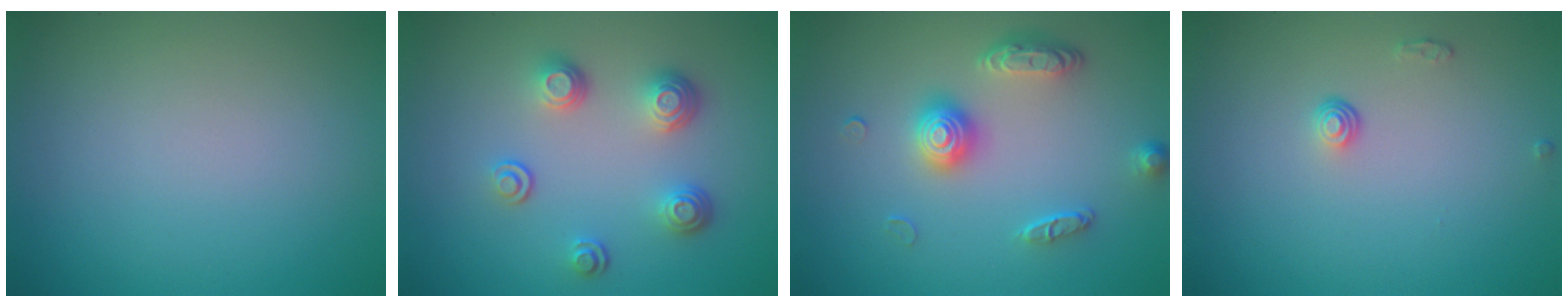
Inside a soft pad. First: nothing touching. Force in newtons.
{"total": 3.4, "press": 2.6, "slide": 2.1}
{"total": 3.5, "press": 3.0, "slide": 1.8}
{"total": 1.0, "press": 0.7, "slide": 0.8}